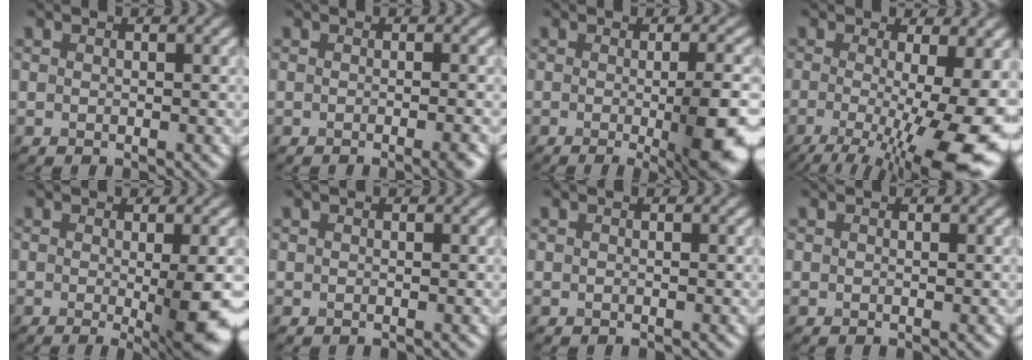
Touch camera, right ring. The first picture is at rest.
{"total": 2.2, "force": [-1.1, 0.5, 1.8], "torque": [-0.017, 0.000, -0.017]}
{"total": 7.7, "force": [-1.1, 1.9, 7.3], "torque": [-0.089, -0.017, -0.009]}
{"total": 13.2, "force": [-2.7, 4.2, 12.3], "torque": [-0.176, -0.024, -0.031]}
{"total": 6.9, "force": [-0.9, 1.3, 6.7], "torque": [-0.092, -0.015, -0.009]}
{"total": 0.0}
{"total": 0.0}
{"total": 0.0}